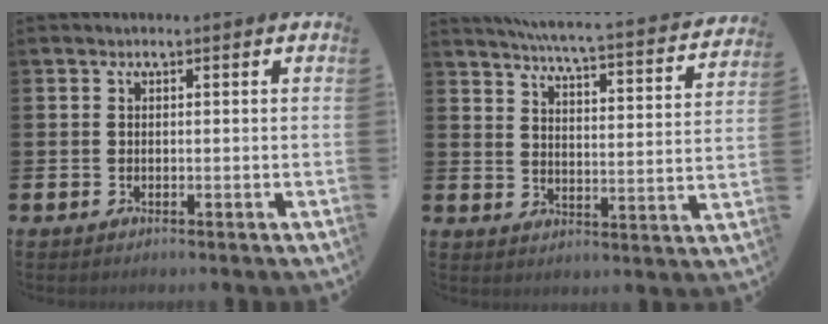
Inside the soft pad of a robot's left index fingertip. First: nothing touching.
{"total": 5.2, "force": [4.9, 0.1, 1.9], "torque": [-0.056, -0.046, 0.078]}